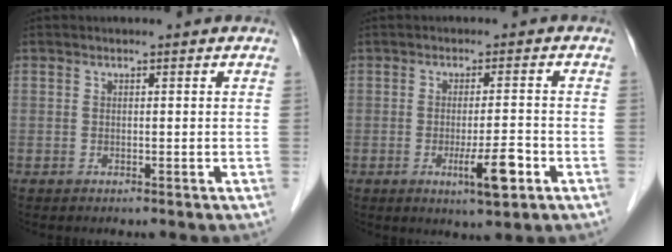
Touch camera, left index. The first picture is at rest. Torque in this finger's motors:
{"motor_torque": [0.57, 0.77, 0.12, 0.05]}